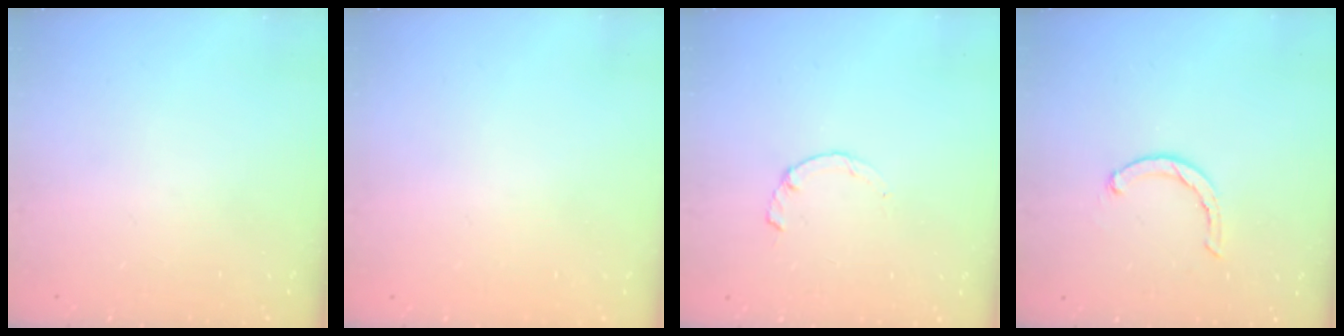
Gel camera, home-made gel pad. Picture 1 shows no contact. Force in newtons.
{"total": 2.4, "press": 2.4, "slide": 0.2}
{"total": 2.2, "press": 2.2, "slide": 0.2}
{"total": 1.8, "press": 1.8, "slide": 0.4}